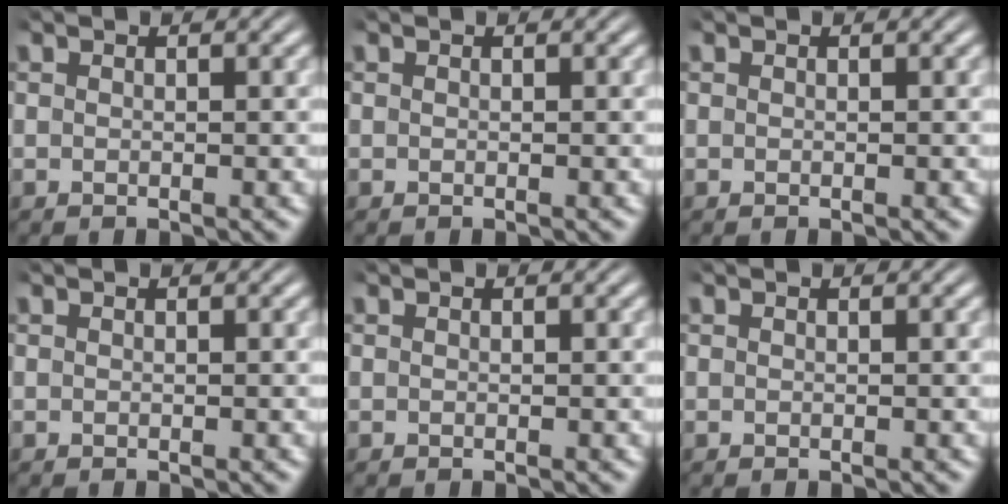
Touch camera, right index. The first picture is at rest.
{"total": 0.0}
{"total": 0.0}
{"total": 0.0}
{"total": 0.0}
{"total": 0.0}